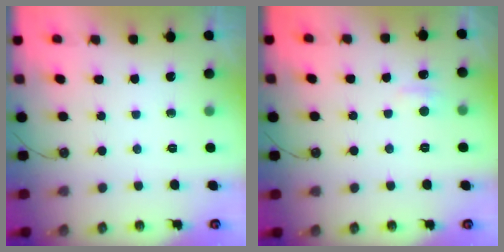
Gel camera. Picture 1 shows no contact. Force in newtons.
{"total": 1.6, "press": 1.4, "slide": 0.7}